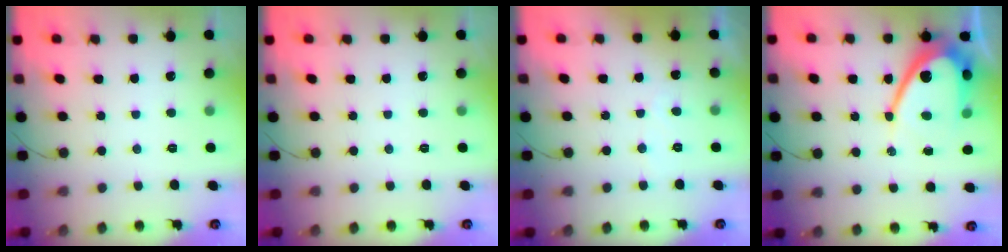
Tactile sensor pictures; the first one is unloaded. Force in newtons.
{"total": 0.0}
{"total": 2.3, "press": 2.3, "slide": 0.1}
{"total": 13.6, "press": 13.6, "slide": 0.9}